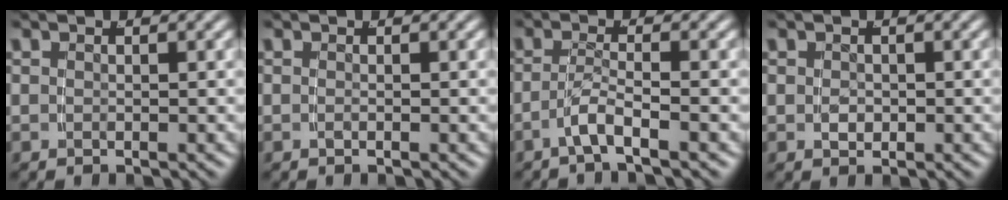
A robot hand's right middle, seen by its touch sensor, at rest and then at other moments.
{"total": 0.0}
{"total": 2.6, "force": [-2.0, -0.4, 1.7], "torque": [-0.033, -0.003, -0.032]}
{"total": 0.6, "force": [-0.2, 0.2, 0.4], "torque": [-0.011, -0.006, 0.002]}